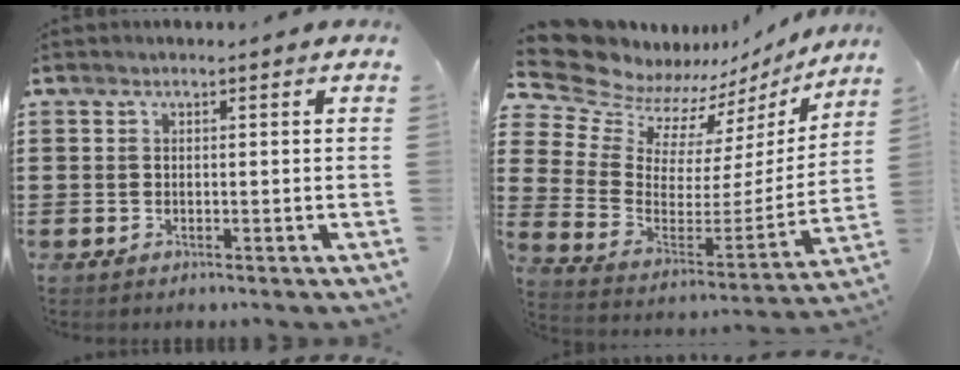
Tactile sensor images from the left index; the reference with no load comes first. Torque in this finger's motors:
{"motor_torque": [2.14, 0.00, 0.31, -0.03]}